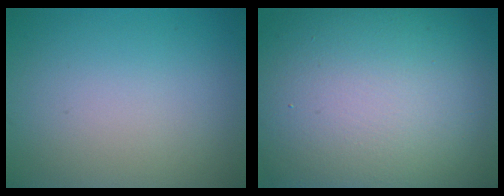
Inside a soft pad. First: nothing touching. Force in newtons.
{"total": 18.9, "press": 18.8, "slide": 0.6}